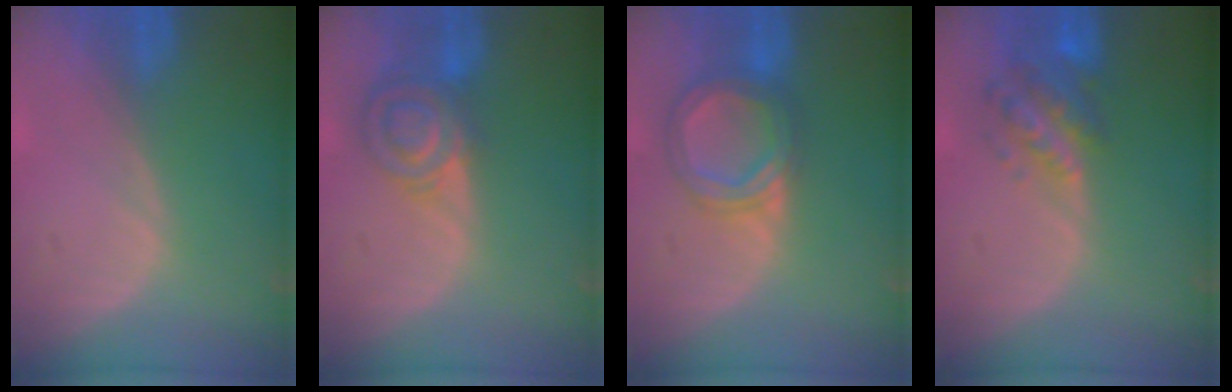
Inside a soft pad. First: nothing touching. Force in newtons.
{"total": 7.1, "press": 6.2, "slide": 3.5}
{"total": 6.4, "press": 6.4, "slide": 0.5}
{"total": 6.1, "press": 5.9, "slide": 1.7}